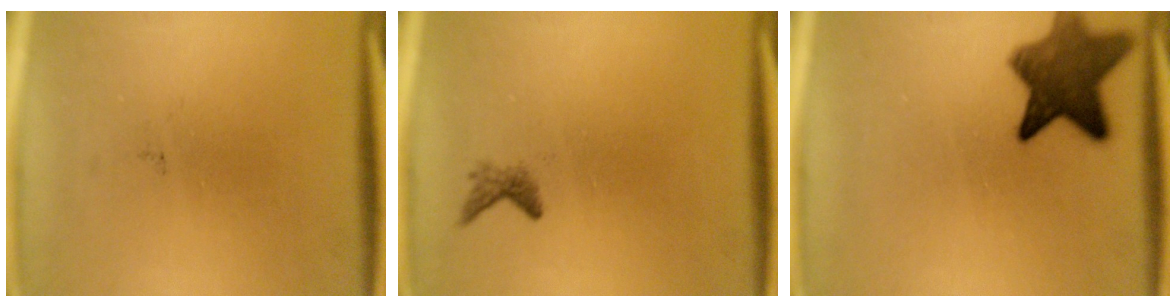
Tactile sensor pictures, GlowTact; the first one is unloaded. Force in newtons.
{"total": 1.1}
{"total": 9.3}